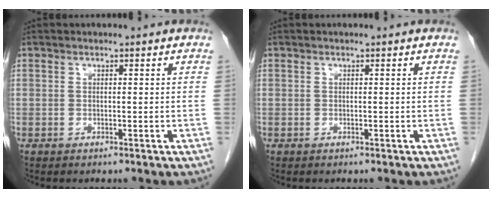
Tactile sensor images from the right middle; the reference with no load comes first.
{"total": 0.0}